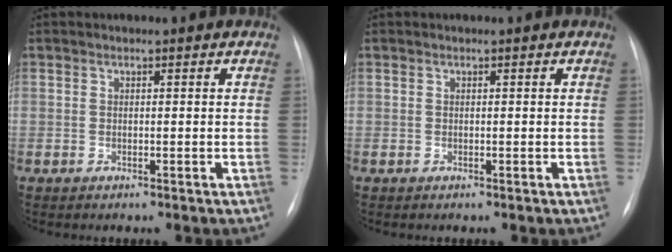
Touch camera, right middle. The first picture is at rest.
{"total": 0.0}